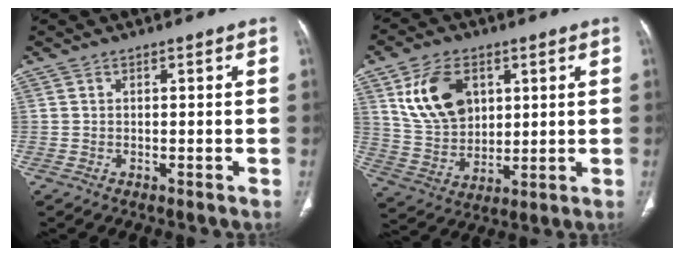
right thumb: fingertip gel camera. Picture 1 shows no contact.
{"total": 13.6, "force": [5.0, 9.2, 8.6], "torque": [-0.130, -0.017, 0.107]}